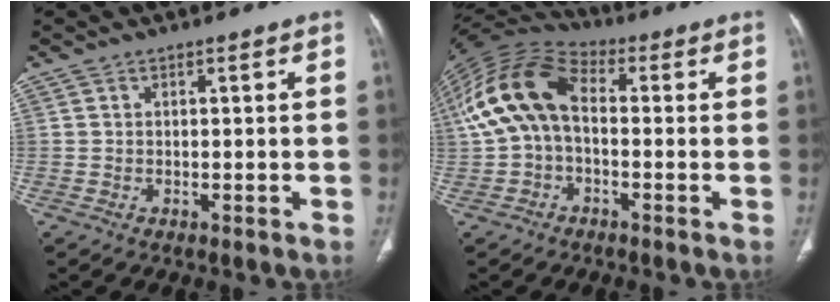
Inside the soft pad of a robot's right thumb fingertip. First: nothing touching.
{"total": 15.2, "force": [0.5, 9.5, 11.8], "torque": [-0.238, 0.042, 0.000]}